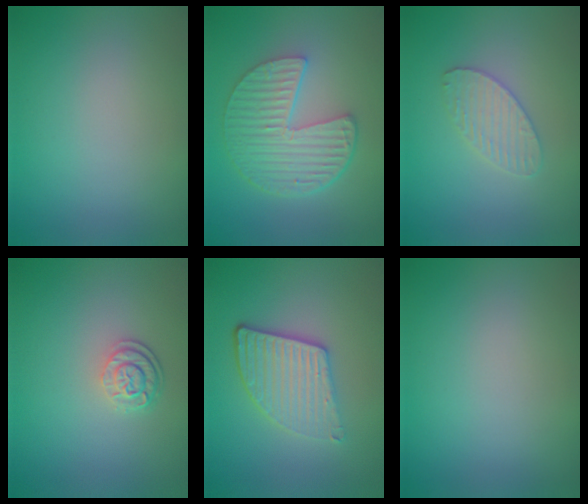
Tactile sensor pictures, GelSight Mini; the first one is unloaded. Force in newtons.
{"total": 6.0, "press": 4.3, "slide": 4.2}
{"total": 2.3, "press": 2.3, "slide": 0.2}
{"total": 2.5, "press": 1.9, "slide": 1.6}
{"total": 4.3, "press": 3.5, "slide": 2.6}
{"total": 0.0}